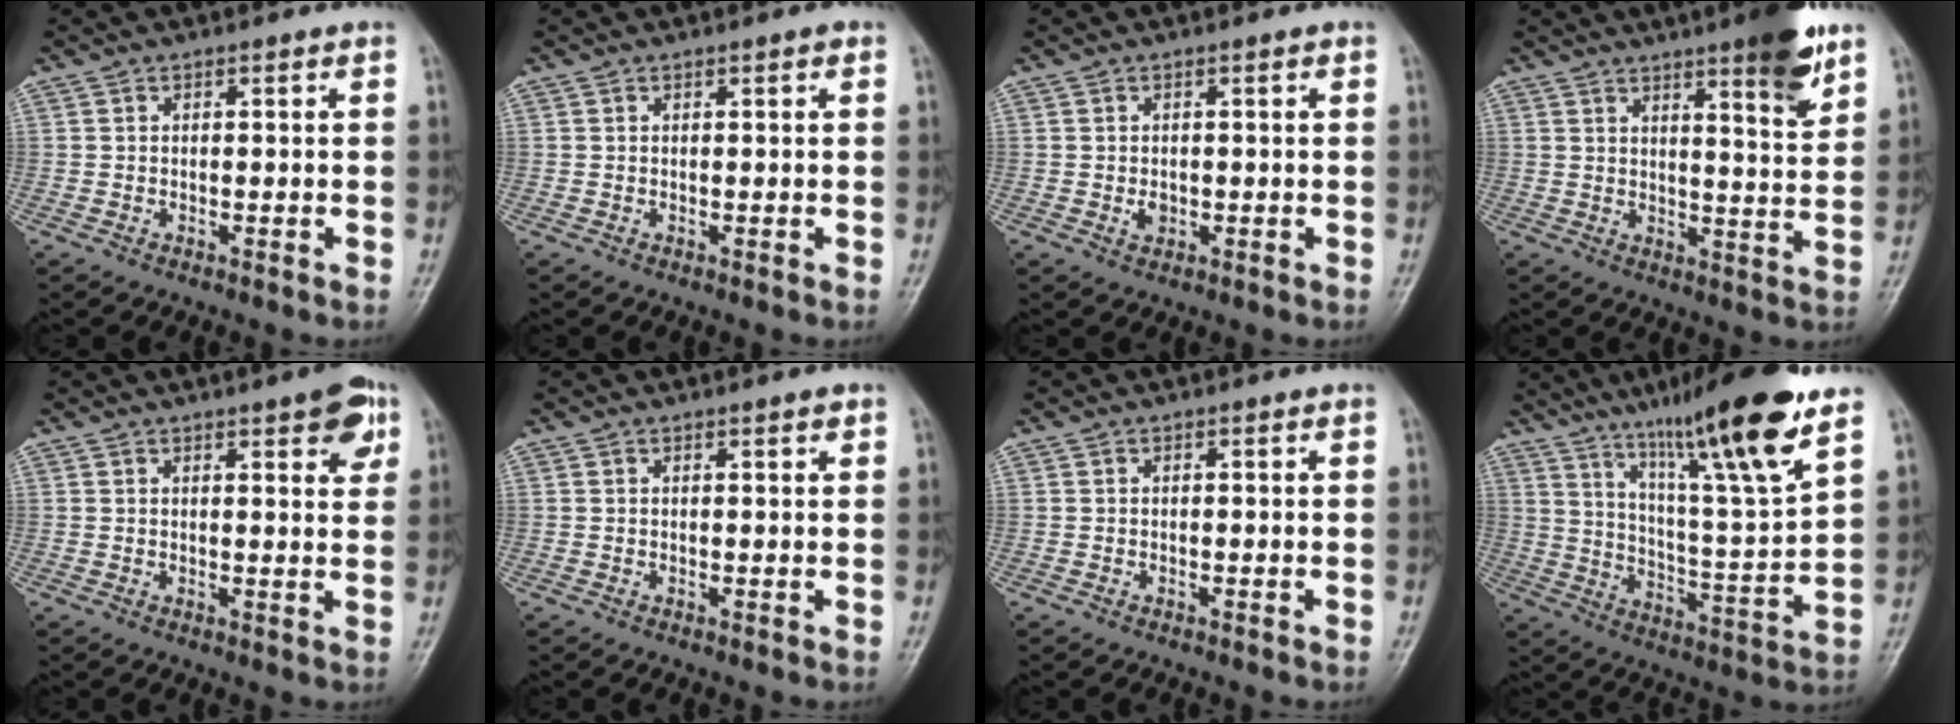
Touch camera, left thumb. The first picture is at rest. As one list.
[{"total": 0.6, "force": [0.3, 0.2, 0.5], "torque": [-0.007, 0.000, 0.001]}, {"total": 1.9, "force": [-0.1, 1.4, 1.3], "torque": [-0.013, -0.001, 0.001]}, {"total": 10.0, "force": [6.4, 1.5, 7.6], "torque": [-0.092, -0.039, 0.086]}, {"total": 6.3, "force": [3.4, 2.0, 4.9], "torque": [-0.045, -0.012, 0.037]}, {"total": 1.0, "force": [0.7, 0.3, 0.7], "torque": [-0.009, -0.002, 0.009]}, {"total": 0.0}, {"total": 20.6, "force": [13.1, 1.7, 15.8], "torque": [-0.234, -0.060, 0.217]}]